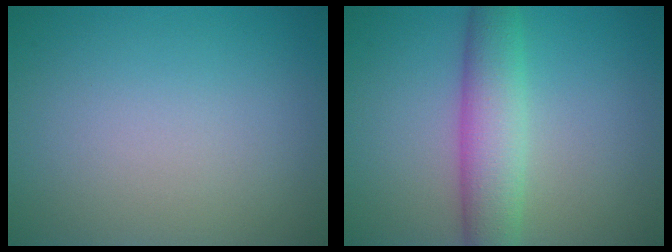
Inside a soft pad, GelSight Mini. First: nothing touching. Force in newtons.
{"total": 5.3, "press": 5.3, "slide": 0.2}